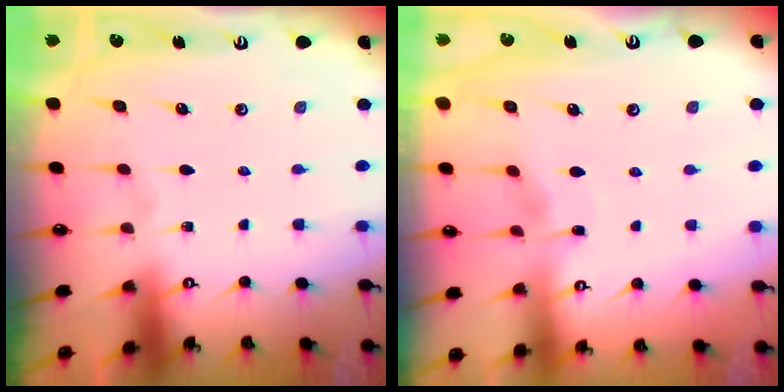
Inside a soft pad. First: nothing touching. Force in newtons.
{"total": 2.7, "press": 2.7, "slide": 0.3}